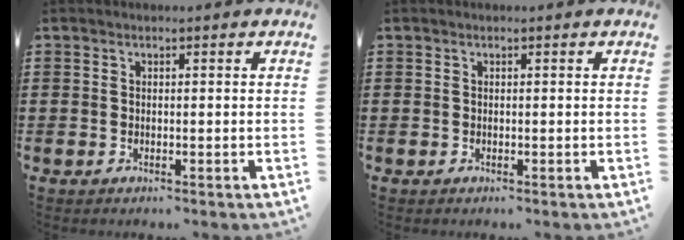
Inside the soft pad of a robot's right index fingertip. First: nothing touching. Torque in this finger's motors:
{"motor_torque": [0.00, 0.00, 0.00, 0.00]}